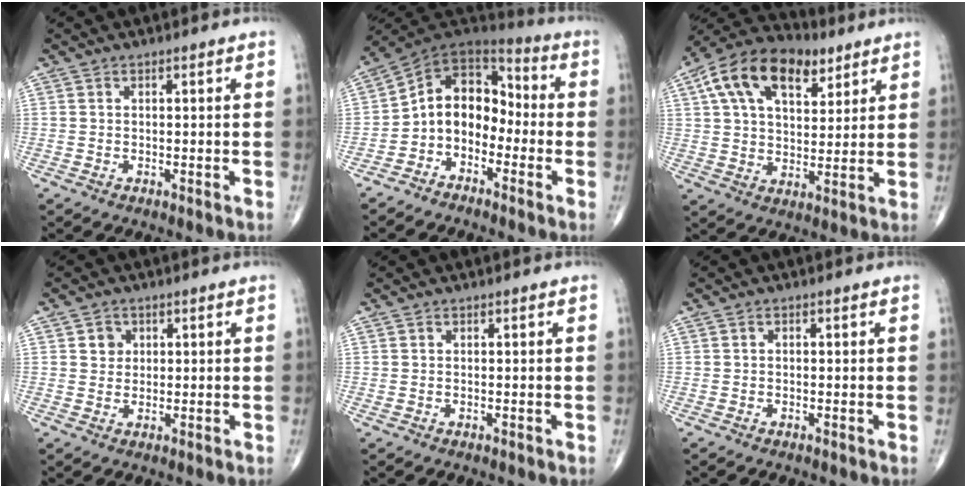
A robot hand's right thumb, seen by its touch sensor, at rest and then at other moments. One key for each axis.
{"total": 11.7, "fx": -3.1, "fy": 8.8, "fz": 7.0, "tx": -0.083, "ty": 0.076, "tz": -0.072}
{"total": 18.2, "fx": 8.4, "fy": 10.3, "fz": 12.4, "tx": -0.193, "ty": 0.000, "tz": 0.141}
{"total": 2.7, "fx": 0.8, "fy": 2.4, "fz": 0.8, "tx": 0.001, "ty": -0.003, "tz": 0.011}
{"total": 0.0}
{"total": 0.5, "fx": -0.2, "fy": 0.4, "fz": 0.2, "tx": 0.000, "ty": 0.002, "tz": -0.006}